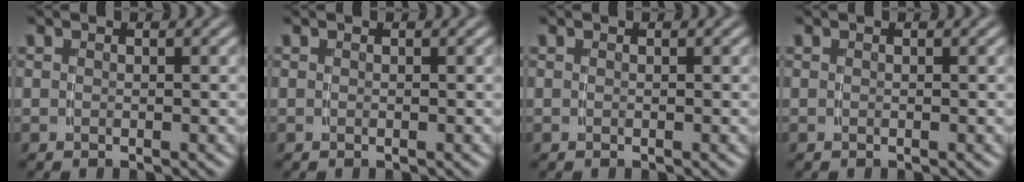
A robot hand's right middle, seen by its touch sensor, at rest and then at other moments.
{"total": 0.0}
{"total": 0.0}
{"total": 0.0}